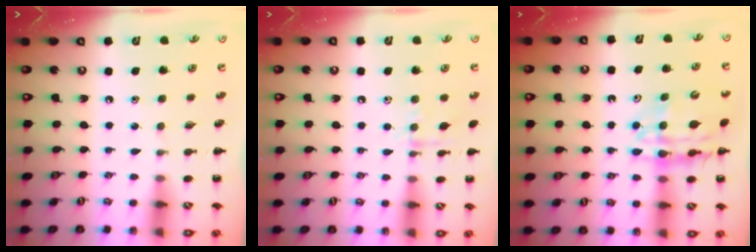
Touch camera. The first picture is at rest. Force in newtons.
{"total": 8.3, "press": 8.0, "slide": 2.1}
{"total": 13.1, "press": 12.6, "slide": 3.7}